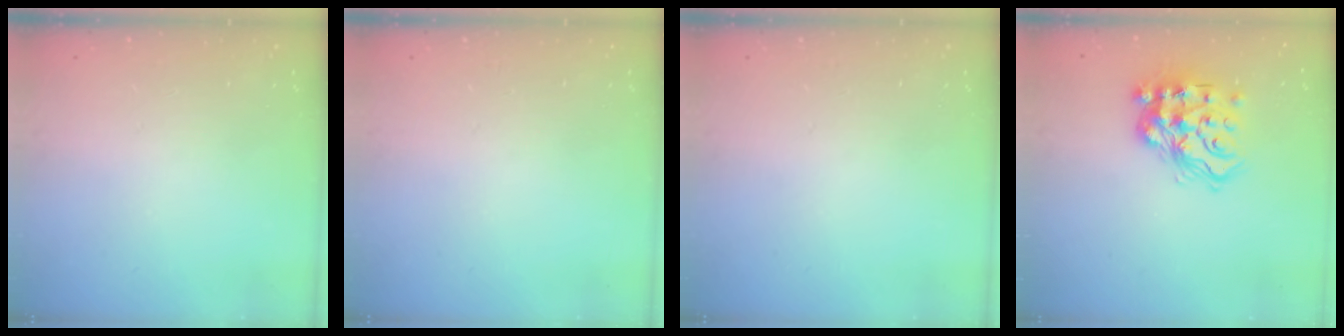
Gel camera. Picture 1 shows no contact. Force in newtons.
{"total": 0.0}
{"total": 0.0}
{"total": 16.2, "press": 16.2, "slide": 1.3}